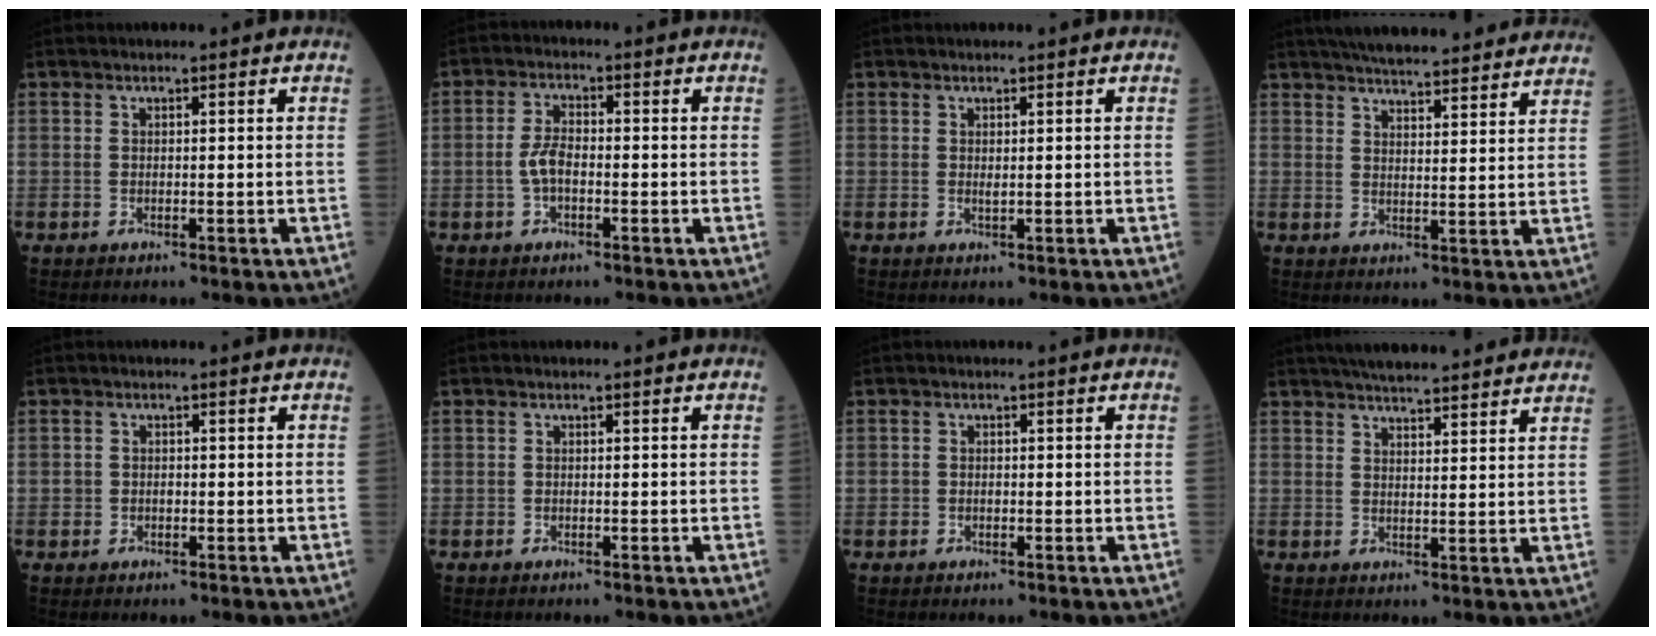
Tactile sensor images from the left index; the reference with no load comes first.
{"total": 3.8, "force": [-1.0, 1.7, 3.3], "torque": [-0.074, 0.009, -0.023]}
{"total": 0.7, "force": [0.3, 0.1, 0.6], "torque": [-0.014, 0.000, 0.005]}
{"total": 20.4, "force": [18.4, 3.0, 8.4], "torque": [-0.120, 0.028, 0.240]}
{"total": 1.3, "force": [-0.4, 1.1, 0.4], "torque": [-0.007, 0.004, -0.004]}
{"total": 0.0}
{"total": 0.9, "force": [-0.3, 0.8, 0.3], "torque": [-0.006, 0.003, -0.005]}
{"total": 13.9, "force": [12.3, 2.0, 6.1], "torque": [-0.084, 0.028, 0.161]}